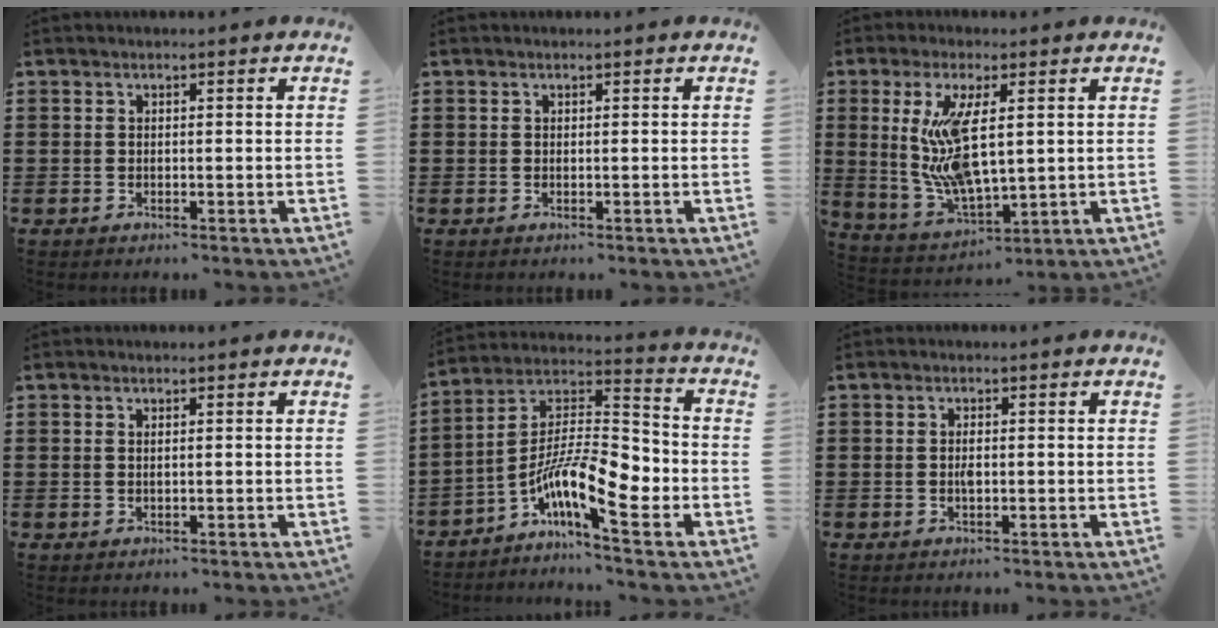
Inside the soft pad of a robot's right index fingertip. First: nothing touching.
{"total": 0.0}
{"total": 11.0, "force": [1.9, 4.3, 9.9], "torque": [-0.222, -0.008, 0.029]}
{"total": 0.5, "force": [0.1, 0.1, 0.5], "torque": [-0.010, -0.001, 0.003]}
{"total": 11.8, "force": [-5.7, 3.0, 9.9], "torque": [-0.207, -0.011, -0.111]}
{"total": 1.6, "force": [-0.2, 0.5, 1.5], "torque": [-0.028, 0.000, -0.003]}